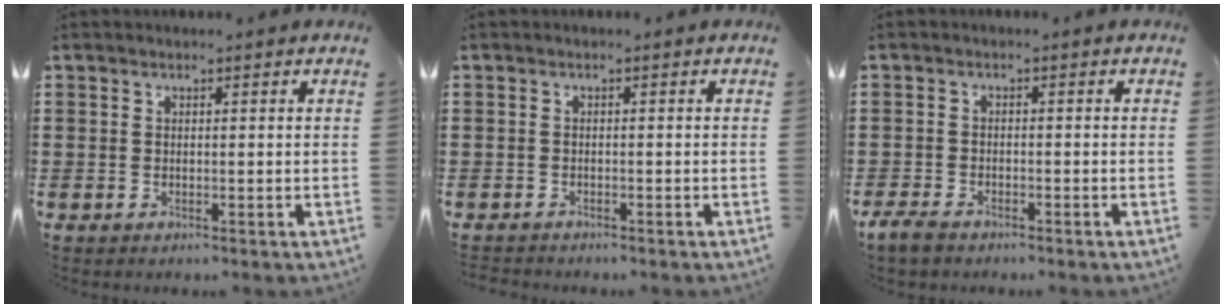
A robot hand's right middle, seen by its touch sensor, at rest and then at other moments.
{"total": 1.0, "force": [-0.9, 0.3, -0.2], "torque": [0.001, 0.004, -0.022]}
{"total": 2.5, "force": [-1.9, 1.1, 1.1], "torque": [-0.036, 0.001, -0.043]}